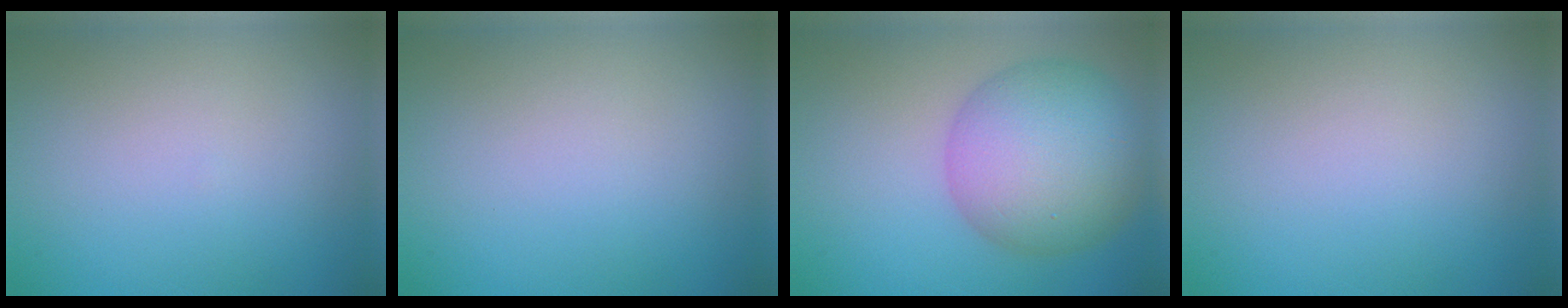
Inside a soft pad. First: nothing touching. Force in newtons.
{"total": 0.0}
{"total": 9.8, "press": 9.8, "slide": 0.2}
{"total": 0.0}